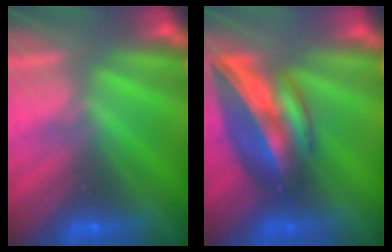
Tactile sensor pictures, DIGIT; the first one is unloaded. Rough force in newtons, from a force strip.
{"total": 5.7}